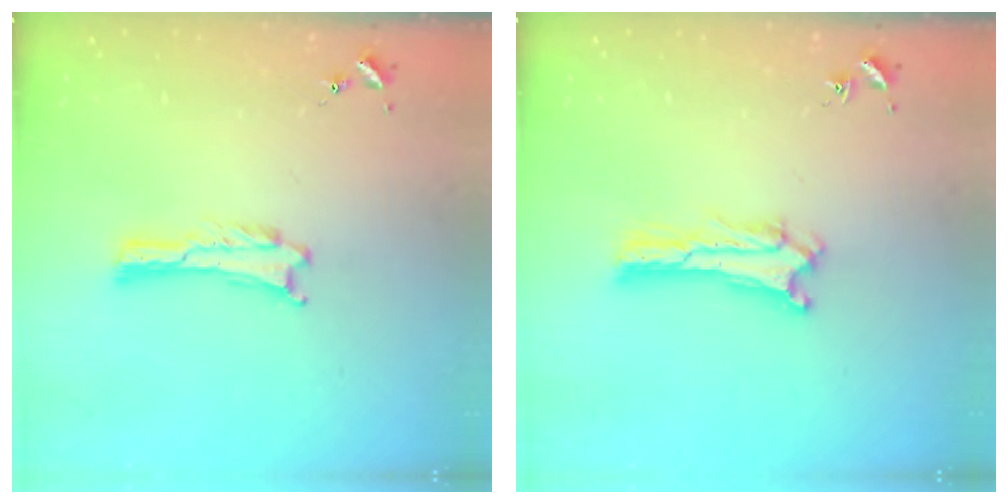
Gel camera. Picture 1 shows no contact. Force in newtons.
{"total": 0.7, "press": 0.6, "slide": 0.2}